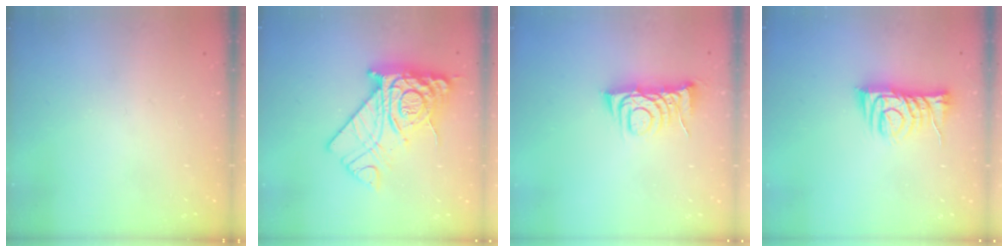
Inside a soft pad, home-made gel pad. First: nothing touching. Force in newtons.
{"total": 21.4, "press": 21.3, "slide": 2.0}
{"total": 7.1, "press": 7.1, "slide": 0.9}
{"total": 9.2, "press": 9.2, "slide": 0.6}